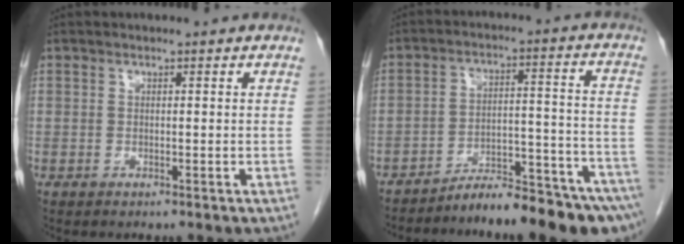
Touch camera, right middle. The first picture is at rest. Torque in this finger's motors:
{"motor_torque": [0.98, -1.16, 0.25, 0.07]}